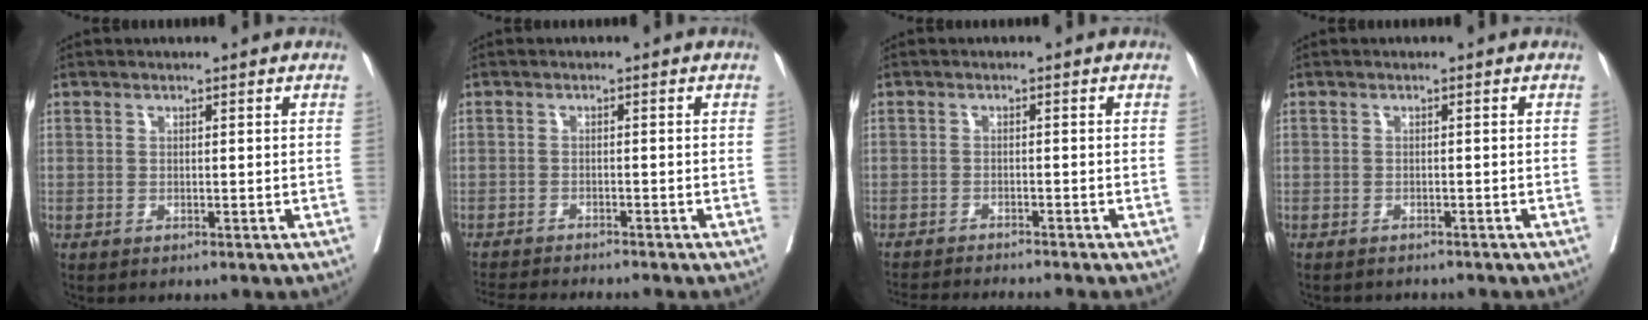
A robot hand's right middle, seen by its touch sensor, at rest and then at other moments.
{"total": 8.4, "force": [-7.9, 0.0, 3.0], "torque": [-0.041, -0.014, -0.120]}
{"total": 7.7, "force": [-7.3, -0.8, 2.4], "torque": [-0.026, -0.015, -0.116]}
{"total": 3.2, "force": [-3.1, 0.8, 0.4], "torque": [-0.006, -0.005, -0.042]}